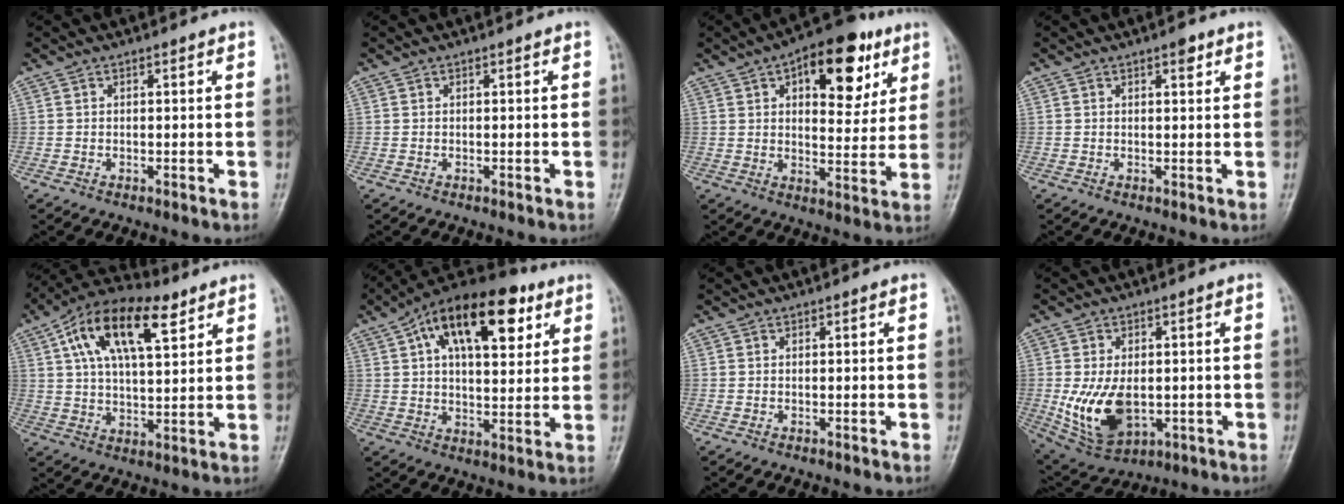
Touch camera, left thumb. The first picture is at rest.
{"total": 0.0}
{"total": 16.2, "force": [7.4, 8.0, 12.0], "torque": [-0.118, -0.016, 0.102]}
{"total": 2.0, "force": [1.2, 0.7, 1.4], "torque": [-0.015, -0.004, 0.015]}
{"total": 16.9, "force": [7.7, 7.7, 13.0], "torque": [-0.202, -0.003, 0.130]}
{"total": 19.7, "force": [8.5, 9.7, 14.9], "torque": [-0.210, -0.004, 0.134]}
{"total": 0.0}
{"total": 11.7, "force": [-1.3, 7.2, 9.2], "torque": [-0.160, -0.010, -0.002]}